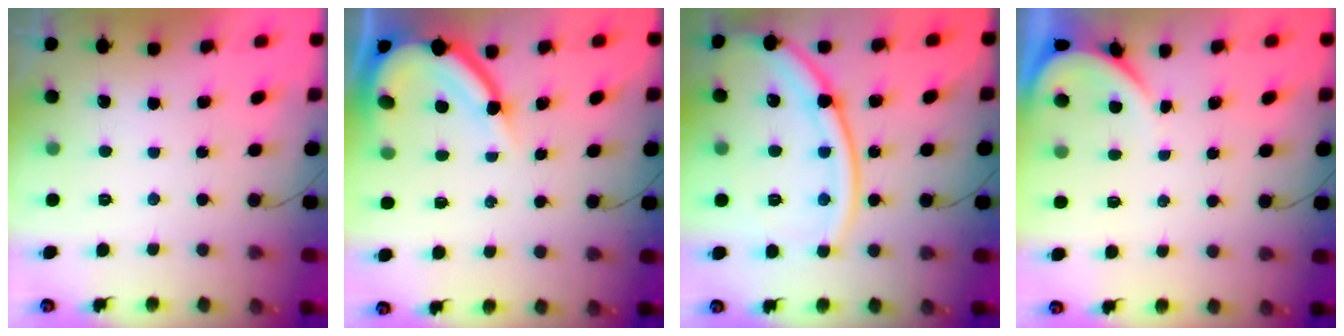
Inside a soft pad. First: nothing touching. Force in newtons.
{"total": 11.5, "press": 11.4, "slide": 1.2}
{"total": 17.1, "press": 17.1, "slide": 1.3}
{"total": 2.1, "press": 2.1, "slide": 0.2}